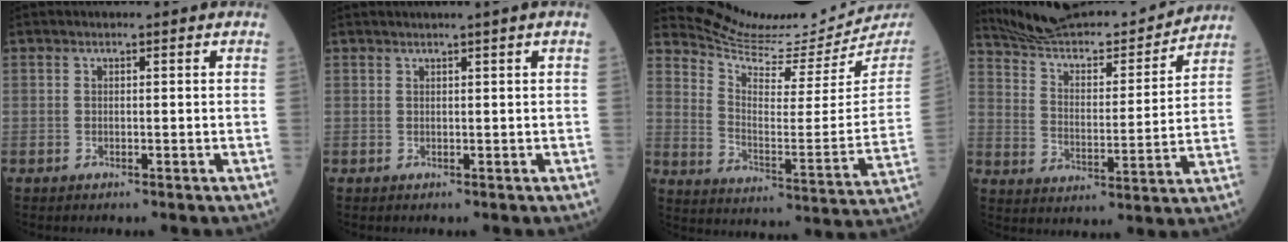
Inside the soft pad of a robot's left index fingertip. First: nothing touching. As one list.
[{"total": 1.5, "force": [1.0, -0.6, 0.9], "torque": [-0.018, -0.003, 0.024]}, {"total": 19.3, "force": [18.7, 0.7, 4.5], "torque": [-0.093, -0.102, 0.260]}, {"total": 19.8, "force": [18.9, 2.4, 5.4], "torque": [-0.092, -0.012, 0.285]}]